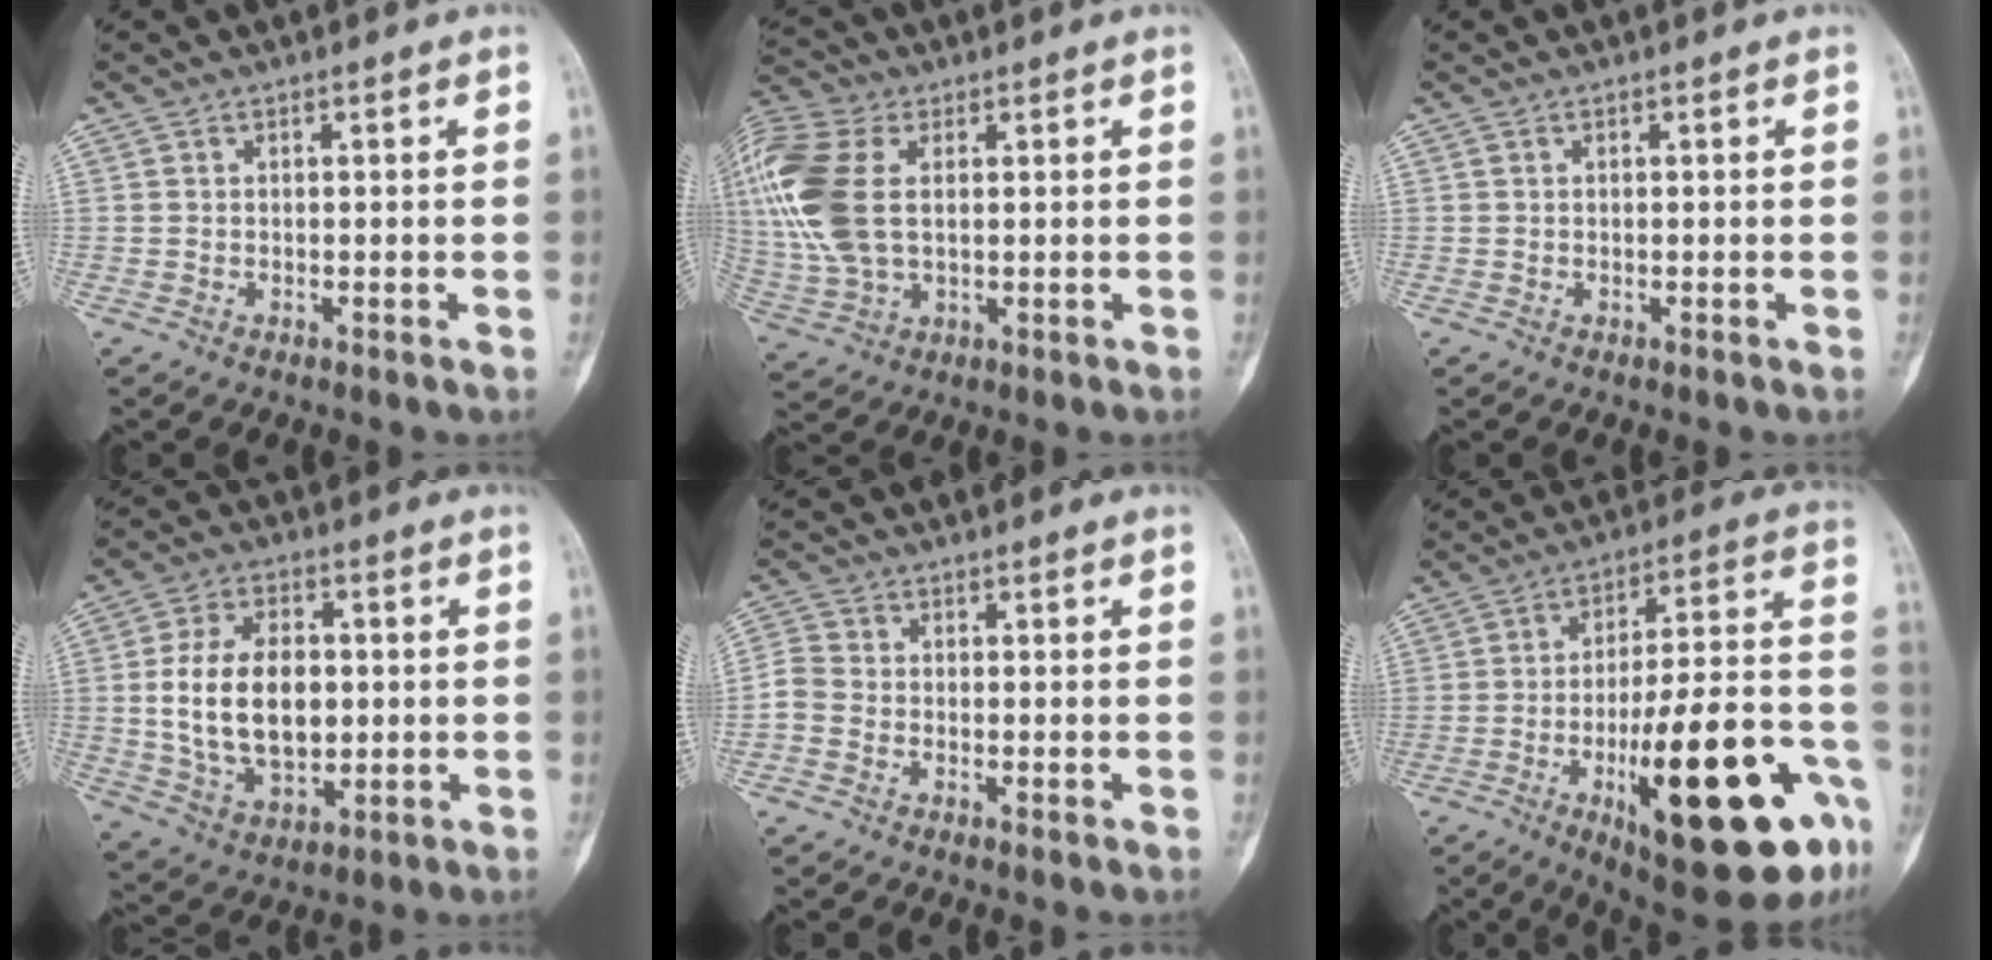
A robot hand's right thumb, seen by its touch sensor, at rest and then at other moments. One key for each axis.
{"total": 17.7, "fx": 3.1, "fy": 10.7, "fz": 13.8, "tx": -0.338, "ty": 0.004, "tz": 0.058}
{"total": 0.0}
{"total": 15.4, "fx": 0.5, "fy": 9.7, "fz": 12.0, "tx": -0.193, "ty": 0.001, "tz": 0.018}
{"total": 3.4, "fx": -1.5, "fy": 2.6, "fz": 1.6, "tx": -0.034, "ty": 0.010, "tz": -0.043}
{"total": 28.0, "fx": -10.7, "fy": 7.7, "fz": 24.7, "tx": -0.320, "ty": 0.040, "tz": -0.147}